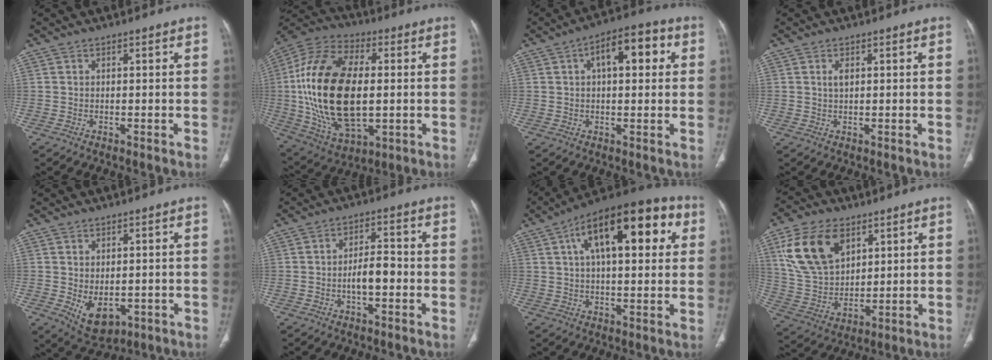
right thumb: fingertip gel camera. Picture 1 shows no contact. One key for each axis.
{"total": 26.5, "fx": 0.1, "fy": 14.5, "fz": 22.2, "tx": -0.443, "ty": 0.000, "tz": 0.010}
{"total": 10.4, "fx": 3.0, "fy": 4.8, "fz": 8.7, "tx": -0.102, "ty": 0.020, "tz": 0.036}
{"total": 1.6, "fx": 0.5, "fy": 0.8, "fz": 1.3, "tx": -0.025, "ty": 0.001, "tz": 0.012}
{"total": 6.6, "fx": -1.2, "fy": 4.2, "fz": 4.9, "tx": -0.064, "ty": -0.008, "tz": 0.002}
{"total": 5.5, "fx": -1.3, "fy": 2.5, "fz": 4.7, "tx": -0.075, "ty": 0.021, "tz": -0.025}
{"total": 21.4, "fx": 7.1, "fy": 9.4, "fz": 17.9, "tx": -0.249, "ty": 0.020, "tz": 0.102}
{"total": 16.0, "fx": 7.2, "fy": 9.8, "fz": 10.4, "tx": -0.182, "ty": -0.020, "tz": 0.151}